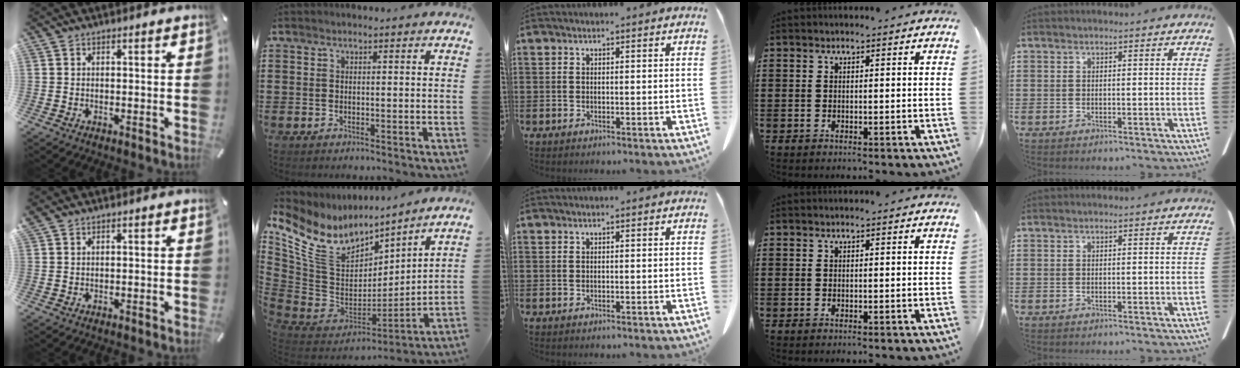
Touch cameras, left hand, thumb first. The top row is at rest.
{"thumb": {"total": 0.8, "force": [0.7, 0.3, 0.3], "torque": [-0.007, -0.002, 0.014]}, "index": {"total": 11.2, "force": [6.1, 7.3, 5.9], "torque": [-0.170, -0.036, 0.110]}}